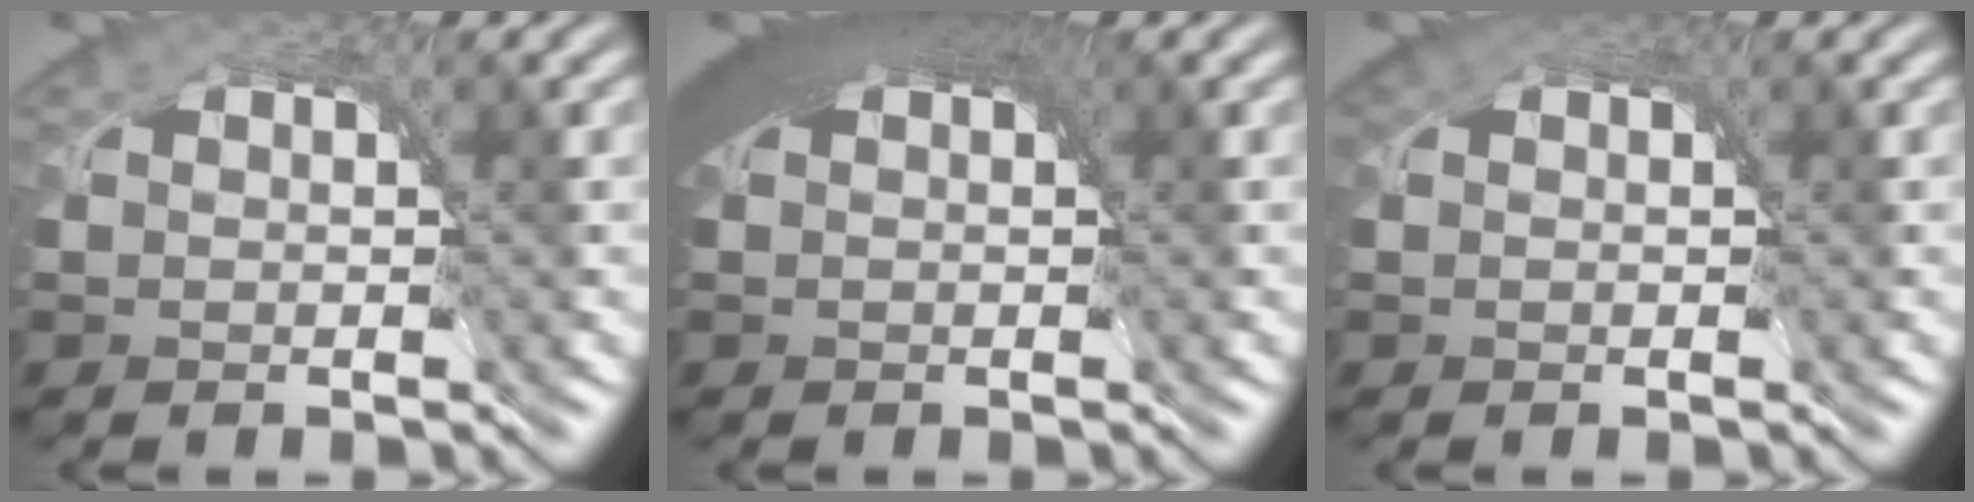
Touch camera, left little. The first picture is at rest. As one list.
[{"total": 8.1, "force": [2.9, 4.0, 6.4], "torque": [-0.098, 0.019, 0.031]}, {"total": 1.8, "force": [1.0, 1.2, 1.0], "torque": [-0.019, 0.004, 0.011]}]